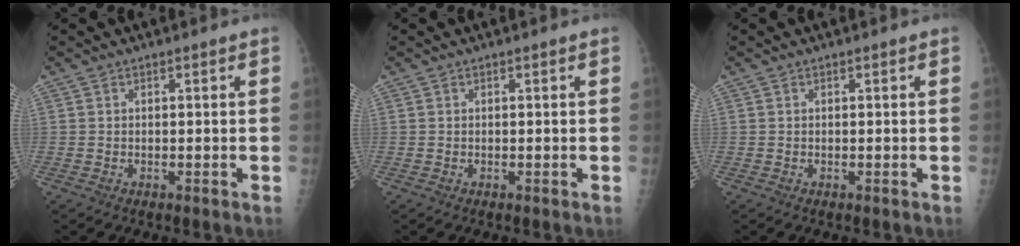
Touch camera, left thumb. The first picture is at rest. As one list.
[{"total": 0.0}, {"total": 0.0}]